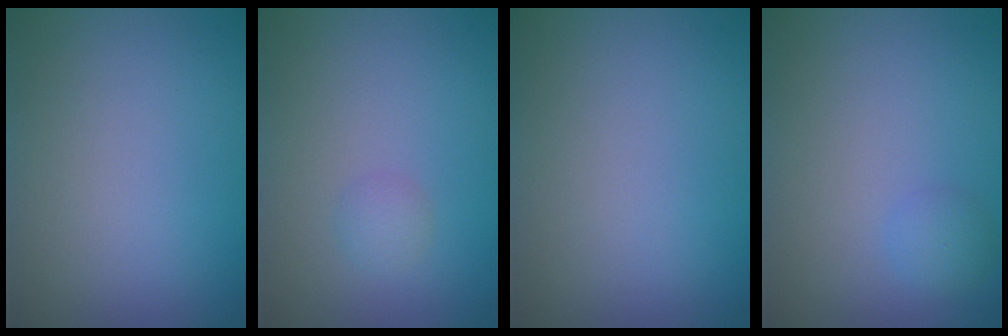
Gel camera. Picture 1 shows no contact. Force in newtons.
{"total": 1.0, "press": 1.0, "slide": 0.1}
{"total": 0.0}
{"total": 1.3, "press": 1.2, "slide": 0.1}